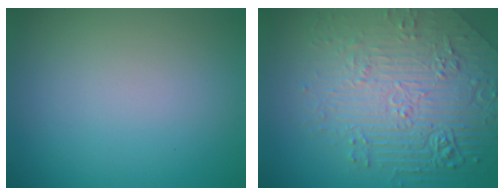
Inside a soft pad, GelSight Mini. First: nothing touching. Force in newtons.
{"total": 8.5, "press": 6.1, "slide": 5.9}